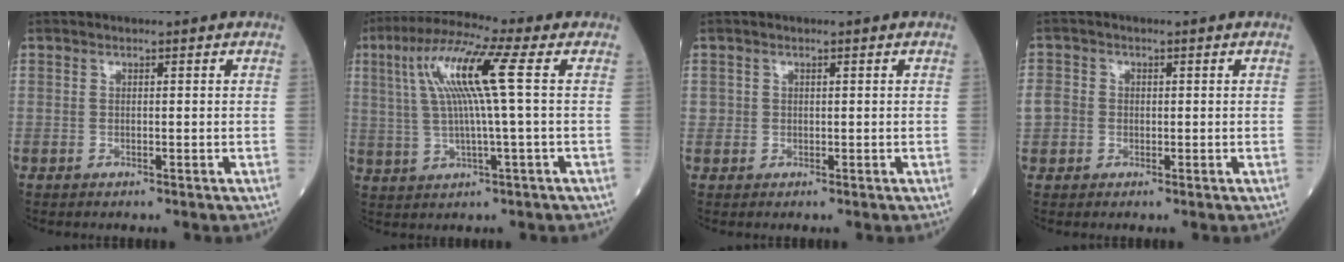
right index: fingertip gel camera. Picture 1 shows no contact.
{"total": 11.1, "force": [2.6, -0.4, 10.8], "torque": [-0.213, 0.022, 0.049]}
{"total": 0.9, "force": [0.1, 0.9, 0.0], "torque": [0.006, 0.005, 0.002]}
{"total": 3.5, "force": [-0.4, 3.3, 1.2], "torque": [-0.026, 0.012, -0.006]}